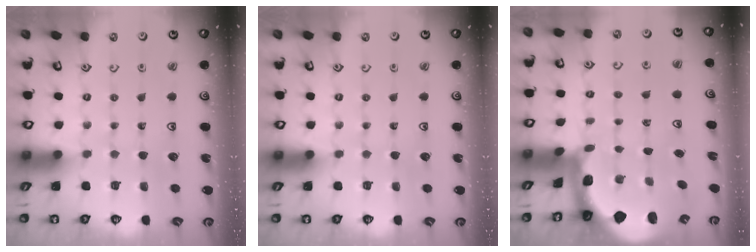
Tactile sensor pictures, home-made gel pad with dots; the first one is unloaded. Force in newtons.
{"total": 0.0}
{"total": 1.9, "press": 1.9, "slide": 0.4}